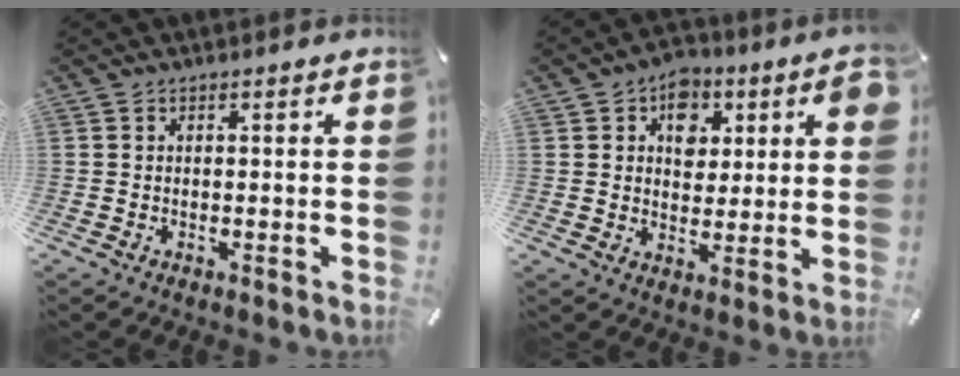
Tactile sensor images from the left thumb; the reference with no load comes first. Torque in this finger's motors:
{"motor_torque": [2.21, 2.14, 1.30, -1.21, 0.07]}